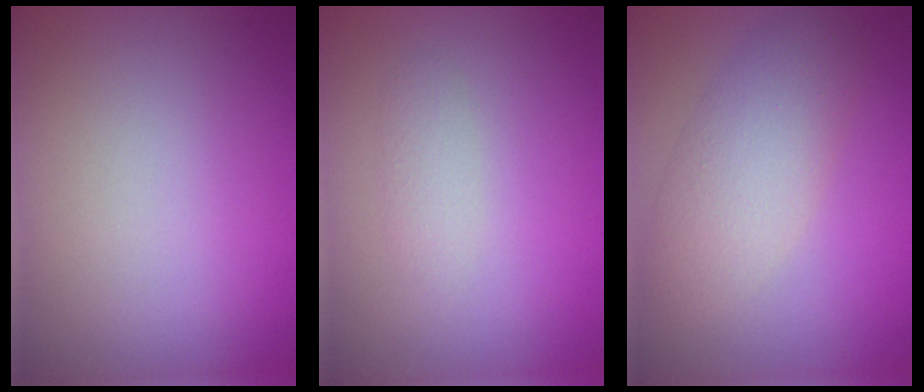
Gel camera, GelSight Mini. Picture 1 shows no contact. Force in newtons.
{"total": 1.3, "press": 1.3, "slide": 0.0}
{"total": 4.4, "press": 4.4, "slide": 0.0}